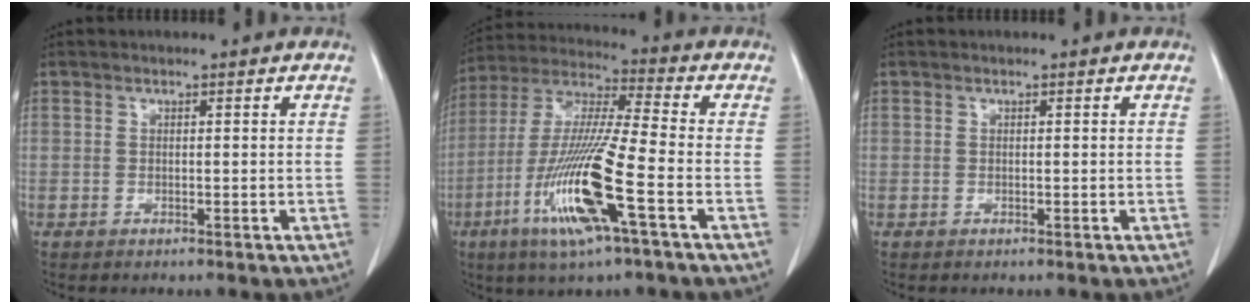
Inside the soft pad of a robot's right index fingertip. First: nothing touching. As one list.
[{"total": 16.4, "force": [-6.1, 0.4, 15.2], "torque": [-0.317, -0.020, -0.119]}, {"total": 0.0}]